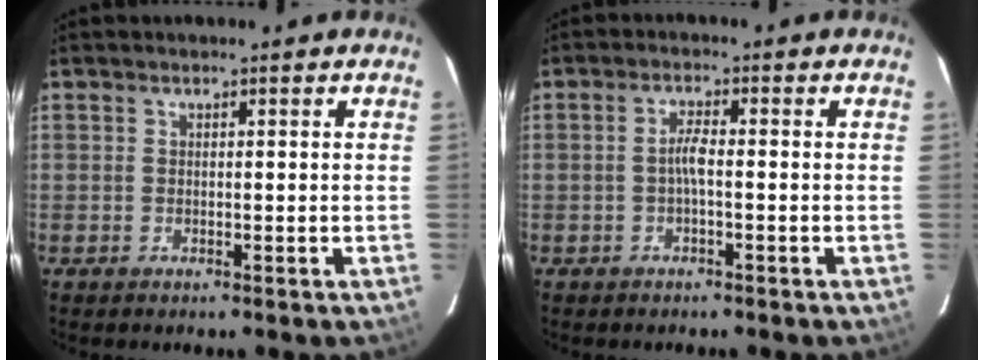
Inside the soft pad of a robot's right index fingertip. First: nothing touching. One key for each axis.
{"total": 2.3, "fx": -0.7, "fy": 0.2, "fz": 2.2, "tx": -0.044, "ty": 0.005, "tz": -0.014}